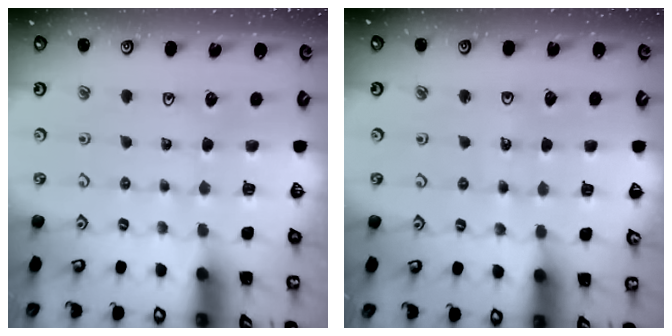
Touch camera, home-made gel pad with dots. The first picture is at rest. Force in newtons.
{"total": 3.6, "press": 3.6, "slide": 0.3}